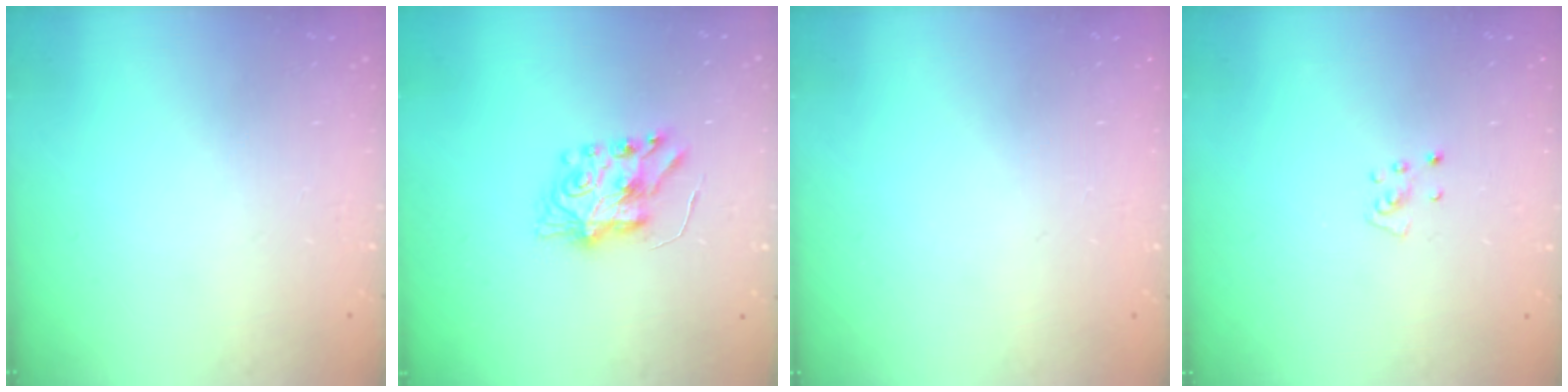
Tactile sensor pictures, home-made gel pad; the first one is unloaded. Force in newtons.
{"total": 7.4, "press": 7.4, "slide": 0.2}
{"total": 0.0}
{"total": 3.7, "press": 3.7, "slide": 0.3}